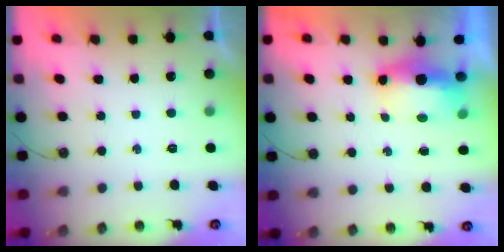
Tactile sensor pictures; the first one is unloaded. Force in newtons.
{"total": 7.0, "press": 7.0, "slide": 0.3}